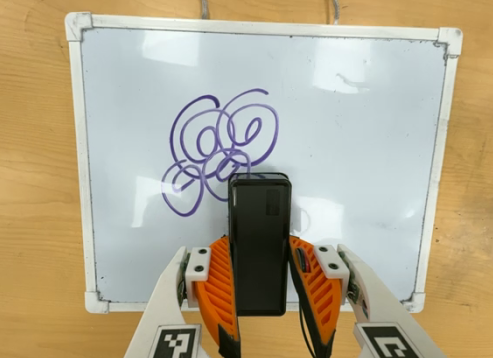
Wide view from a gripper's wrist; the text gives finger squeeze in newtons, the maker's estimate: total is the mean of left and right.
{"total": 3.4, "left": 2.1, "right": 4.7}